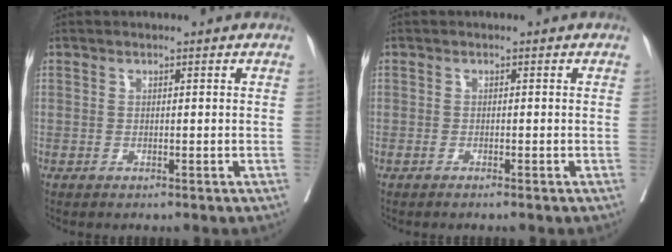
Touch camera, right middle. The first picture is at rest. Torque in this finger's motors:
{"motor_torque": [-0.18, -0.10, -0.01, -0.01]}